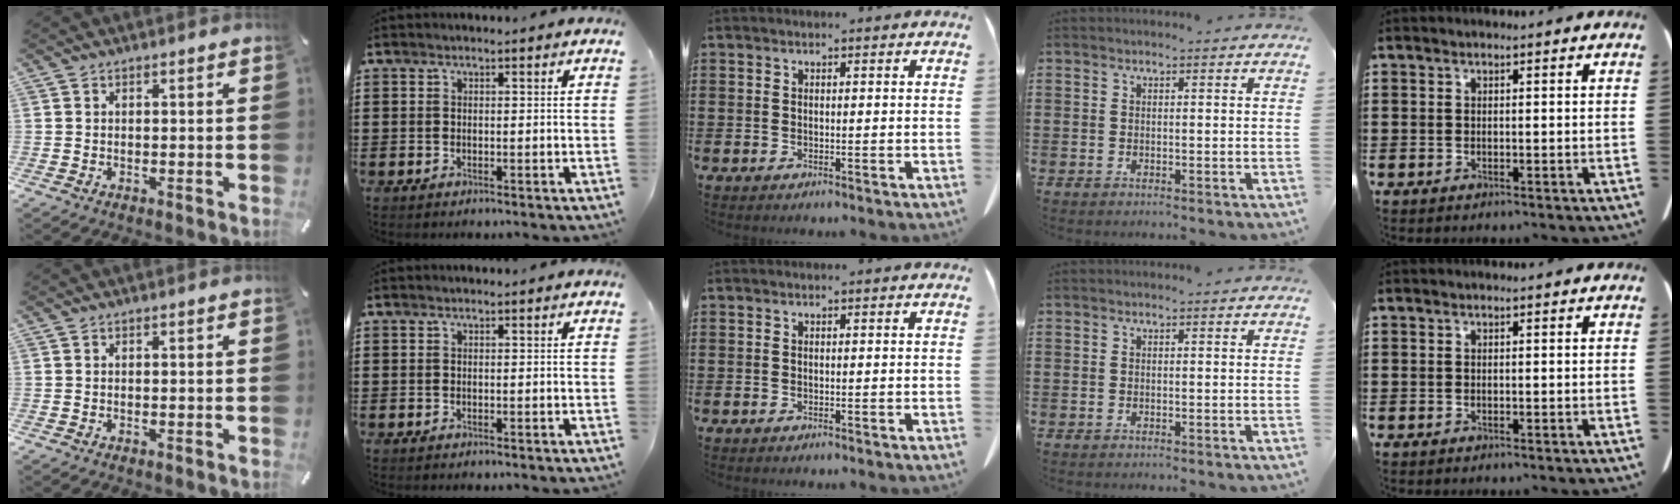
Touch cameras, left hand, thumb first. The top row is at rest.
{}